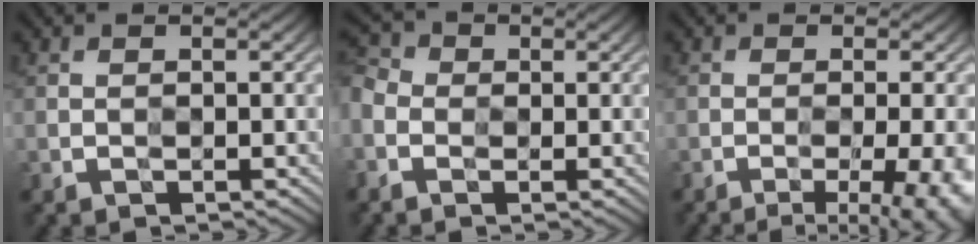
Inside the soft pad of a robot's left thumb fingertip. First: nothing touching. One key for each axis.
{"total": 4.5, "fx": -1.7, "fy": 3.4, "fz": 2.3, "tx": -0.066, "ty": -0.002, "tz": -0.044}
{"total": 10.3, "fx": -4.7, "fy": 3.3, "fz": 8.6, "tx": -0.088, "ty": 0.003, "tz": -0.047}